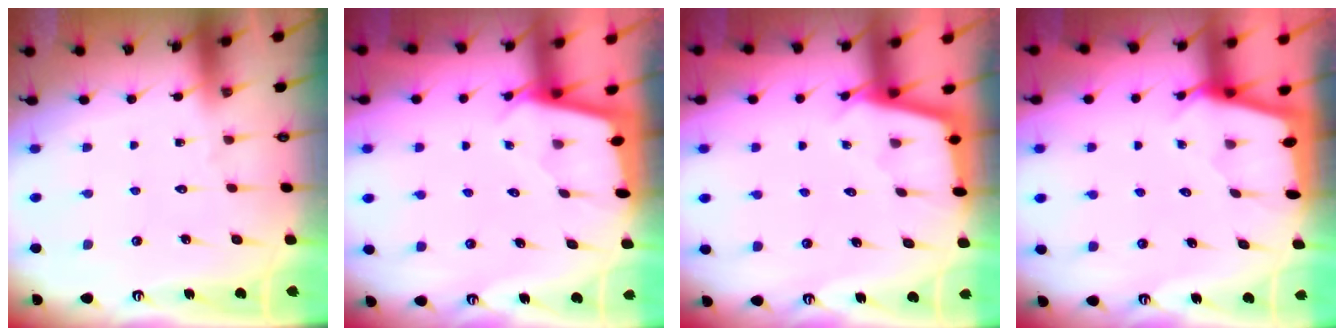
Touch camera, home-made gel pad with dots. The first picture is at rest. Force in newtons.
{"total": 1.9, "press": 1.9, "slide": 0.2}
{"total": 2.5, "press": 2.5, "slide": 0.2}
{"total": 2.0, "press": 2.0, "slide": 0.3}